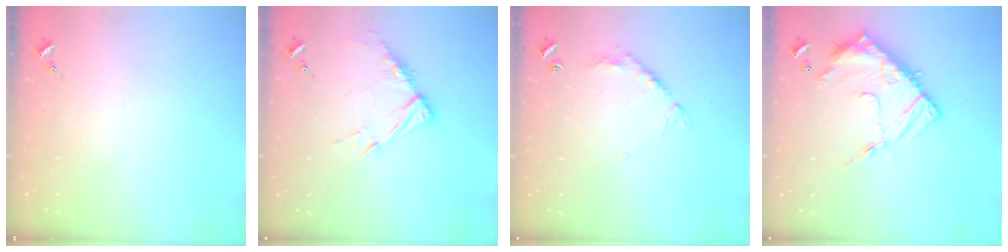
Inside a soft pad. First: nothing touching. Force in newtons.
{"total": 10.5, "press": 10.4, "slide": 1.0}
{"total": 8.1, "press": 8.1, "slide": 0.7}
{"total": 16.6, "press": 16.6, "slide": 1.5}